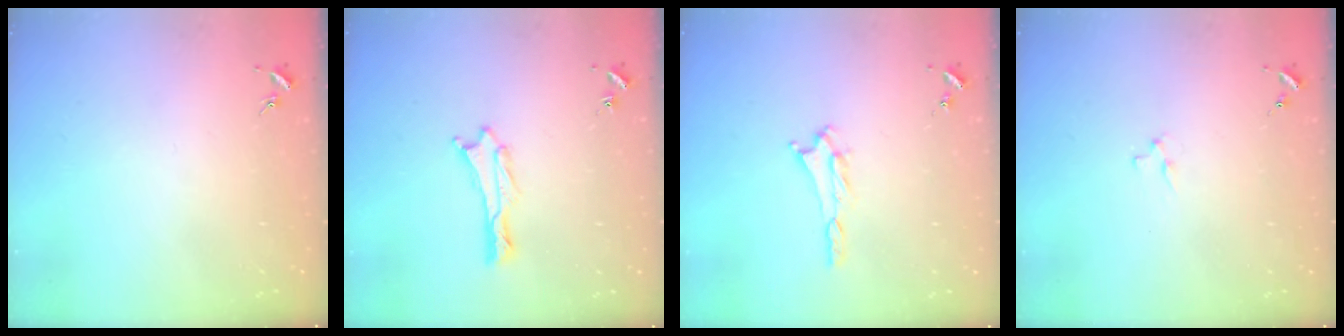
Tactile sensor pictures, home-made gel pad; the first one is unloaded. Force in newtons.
{"total": 0.8, "press": 0.7, "slide": 0.1}
{"total": 1.9, "press": 1.8, "slide": 0.3}
{"total": 1.8, "press": 1.8, "slide": 0.3}